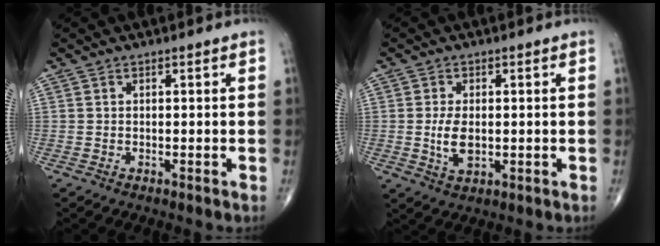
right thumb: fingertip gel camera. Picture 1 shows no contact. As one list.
[{"total": 4.9, "force": [-0.1, 2.6, 4.2], "torque": [-0.081, -0.009, 0.001]}]